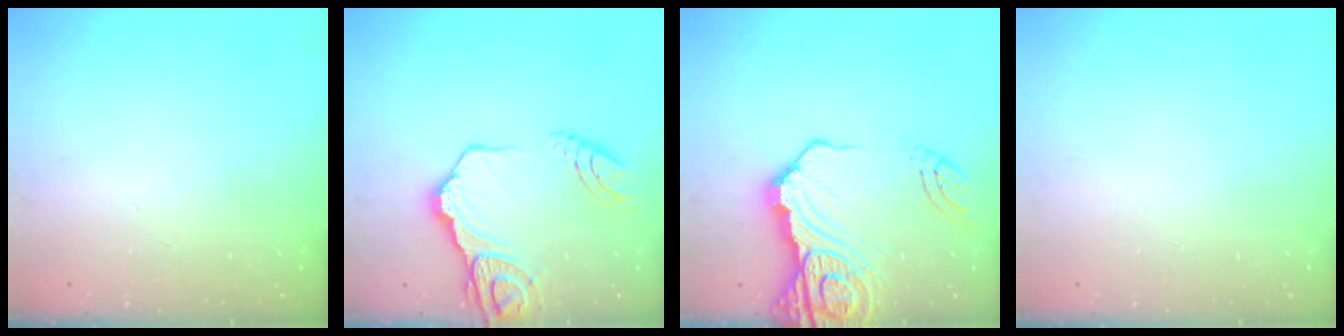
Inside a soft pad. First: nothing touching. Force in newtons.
{"total": 16.9, "press": 16.9, "slide": 1.1}
{"total": 19.4, "press": 19.2, "slide": 2.3}
{"total": 0.0}